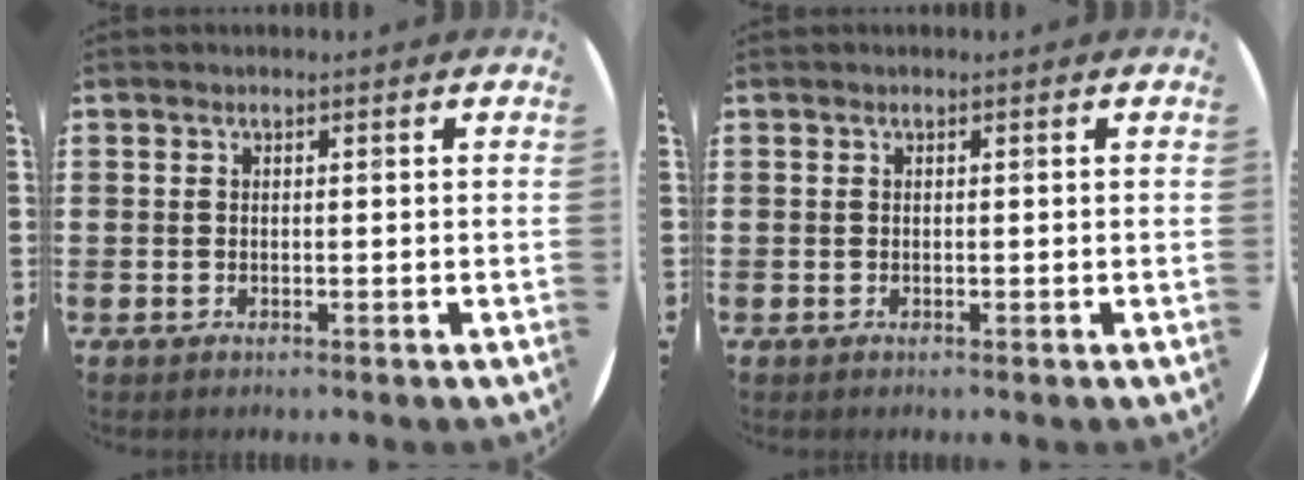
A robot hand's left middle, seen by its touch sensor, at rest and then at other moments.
{"total": 0.0}